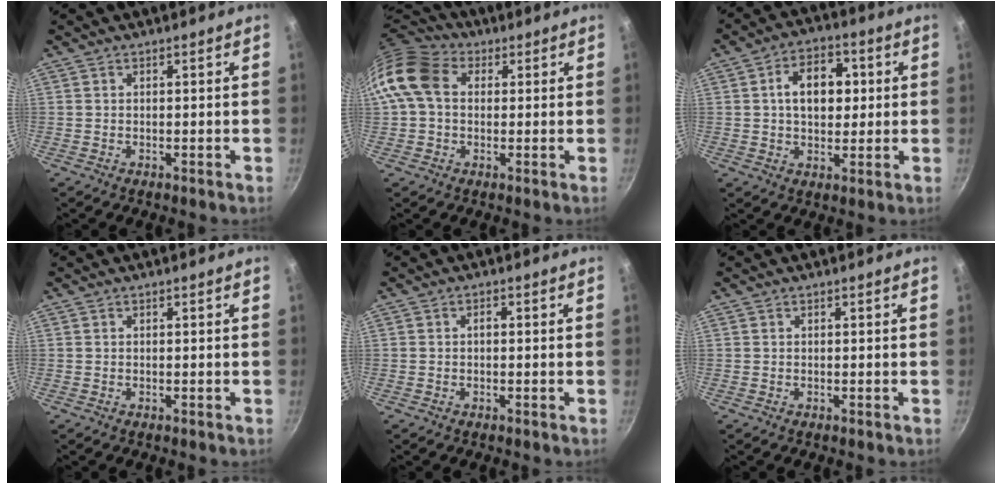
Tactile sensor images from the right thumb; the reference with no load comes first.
{"total": 11.9, "force": [1.8, 8.9, 7.6], "torque": [-0.131, 0.022, 0.014]}
{"total": 10.3, "force": [1.6, 7.0, 7.3], "torque": [-0.083, 0.009, 0.017]}
{"total": 0.0}
{"total": 0.9, "force": [-0.2, 0.6, 0.7], "torque": [-0.013, 0.006, -0.004]}
{"total": 0.0}